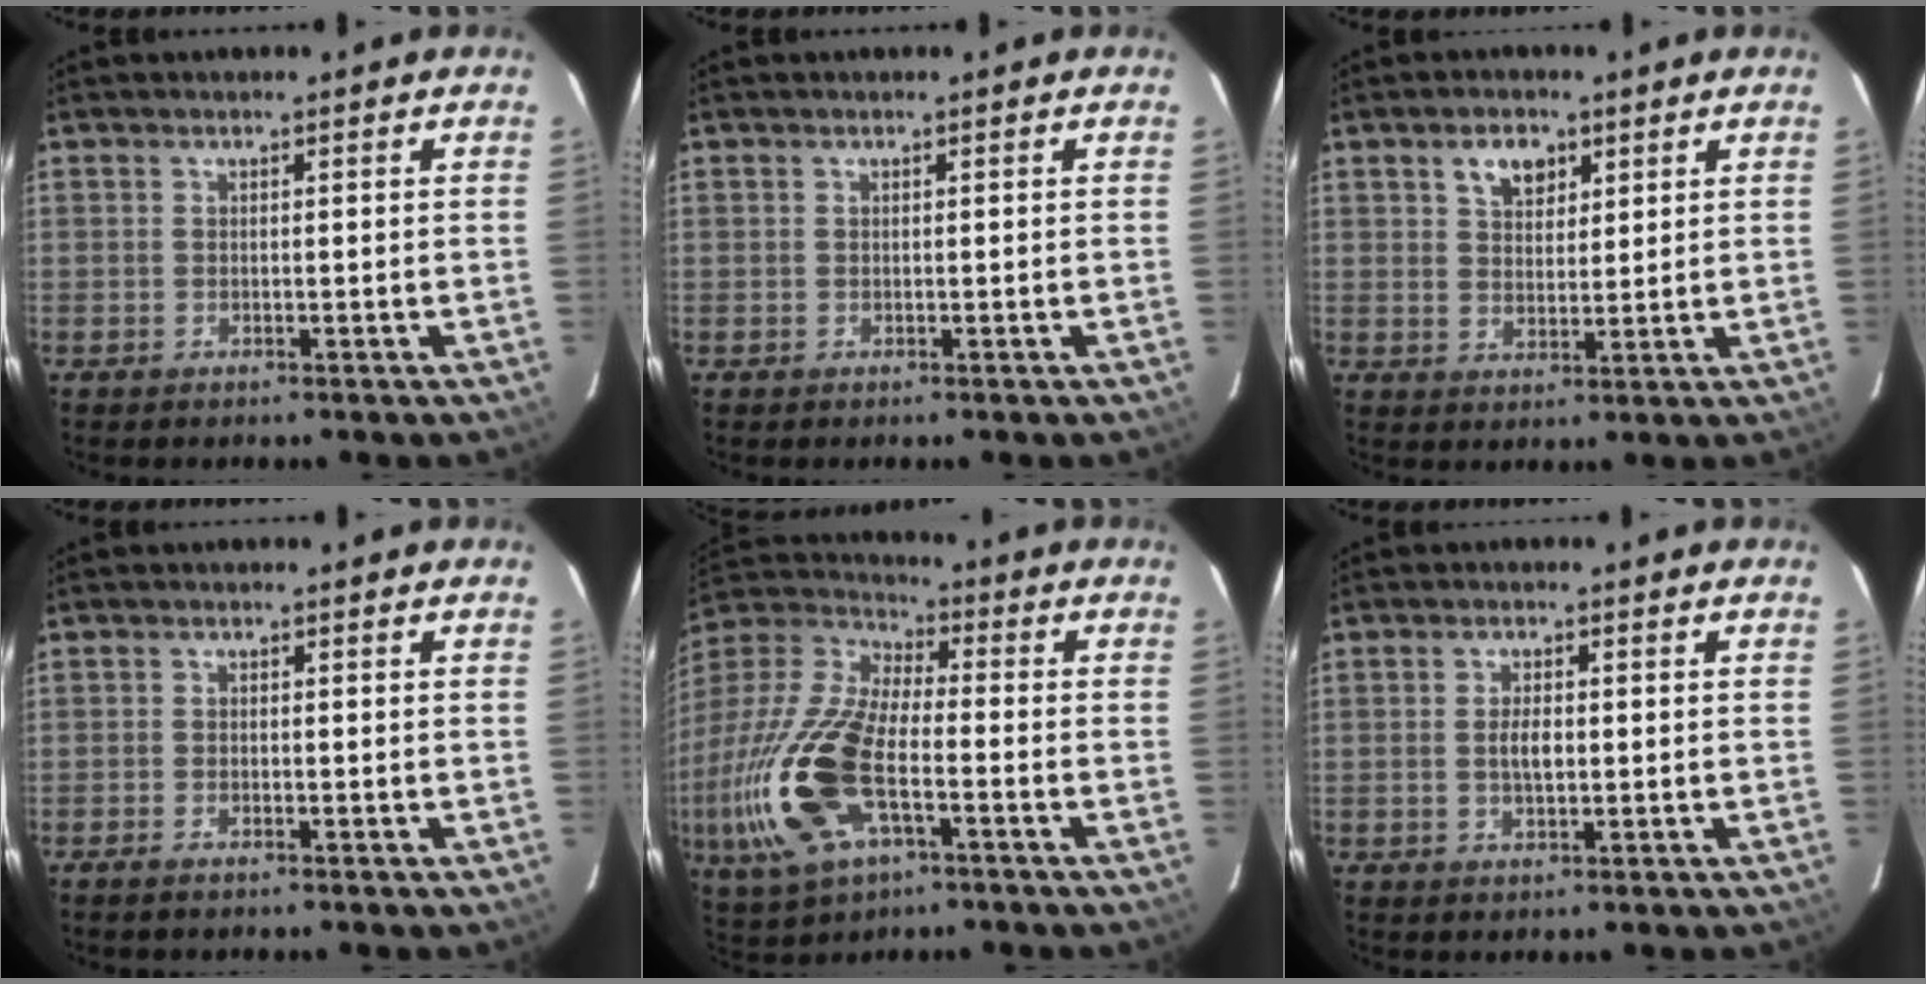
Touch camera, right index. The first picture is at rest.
{"total": 0.0}
{"total": 5.3, "force": [2.9, 3.3, 3.0], "torque": [-0.042, 0.007, 0.054]}
{"total": 1.2, "force": [-1.1, 0.1, 0.5], "torque": [-0.015, -0.002, -0.024]}
{"total": 23.2, "force": [-7.2, 10.5, 19.5], "torque": [-0.430, -0.032, -0.137]}
{"total": 2.9, "force": [0.0, 1.3, 2.6], "torque": [-0.047, 0.001, 0.000]}